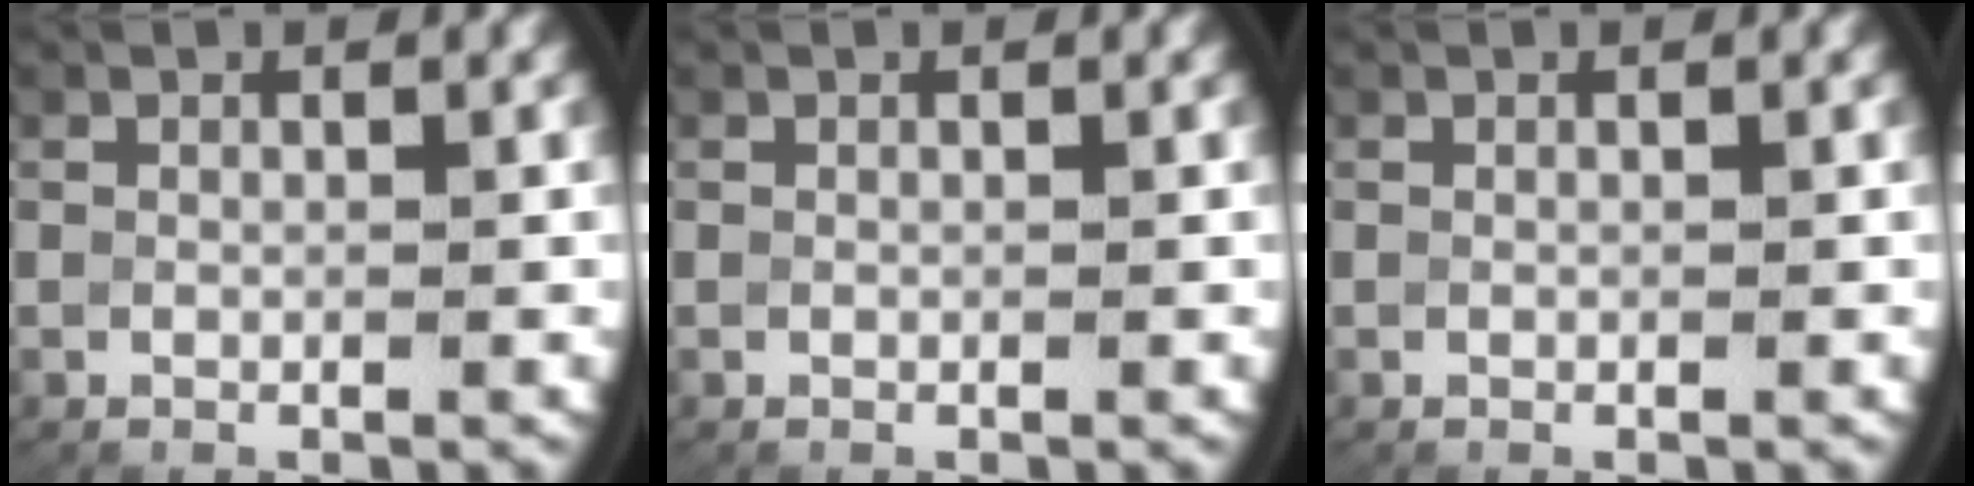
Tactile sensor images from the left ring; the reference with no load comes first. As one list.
[{"total": 0.0}, {"total": 0.0}]